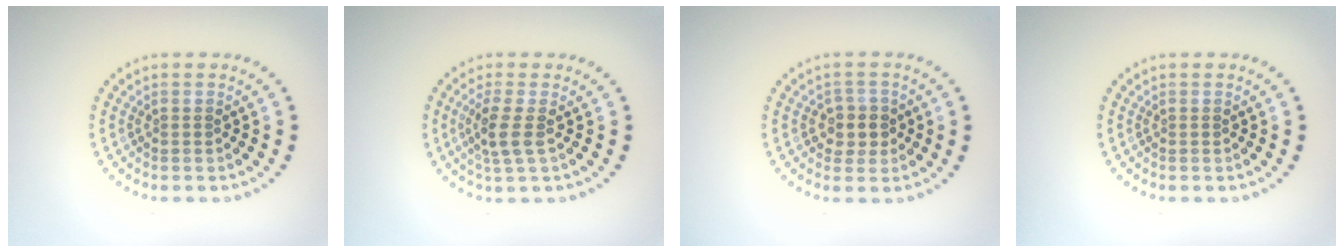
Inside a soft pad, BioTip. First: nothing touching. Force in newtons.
{"total": 2.5, "press": 2.0, "slide": 1.5}
{"total": 2.1, "press": 2.0, "slide": 0.7}
{"total": 0.0}